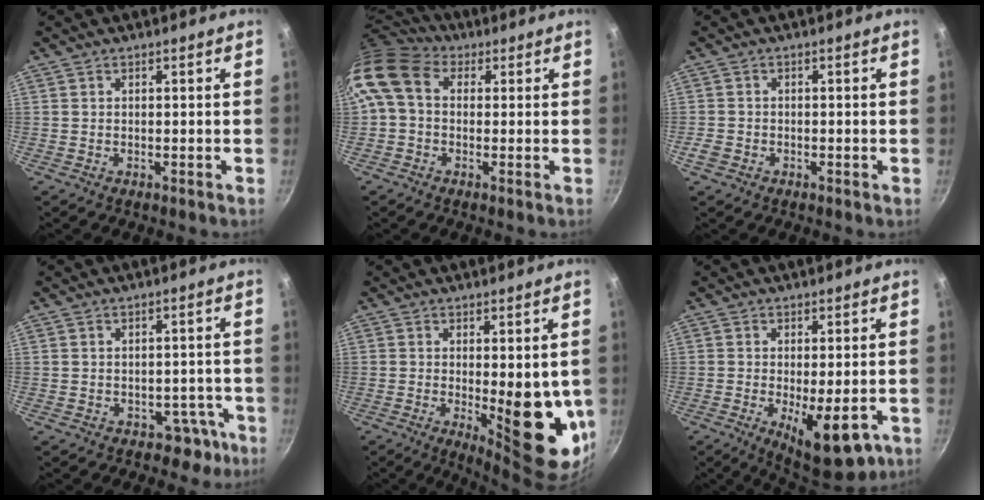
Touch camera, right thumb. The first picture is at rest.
{"total": 11.3, "force": [2.0, 8.5, 7.2], "torque": [-0.138, 0.023, 0.016]}
{"total": 2.2, "force": [-1.1, 1.6, 1.0], "torque": [-0.024, 0.003, -0.021]}
{"total": 4.6, "force": [-2.5, 3.6, 1.4], "torque": [0.025, 0.043, -0.010]}
{"total": 14.3, "force": [-1.2, 5.2, 13.3], "torque": [-0.152, -0.028, -0.002]}
{"total": 11.8, "force": [-4.0, 4.4, 10.2], "torque": [-0.132, -0.009, -0.043]}